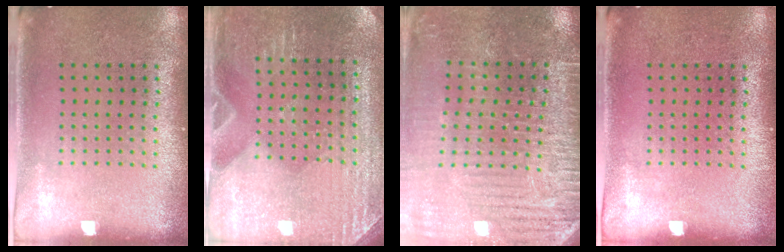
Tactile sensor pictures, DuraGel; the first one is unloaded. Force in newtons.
{"total": 3.0, "press": 2.9, "slide": 0.3}
{"total": 3.3, "press": 3.3, "slide": 0.1}
{"total": 0.0}